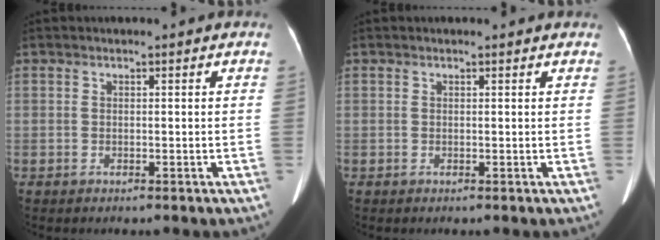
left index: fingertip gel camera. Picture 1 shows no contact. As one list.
[{"total": 1.4, "force": [1.4, 0.1, 0.3], "torque": [-0.009, 0.005, 0.015]}]